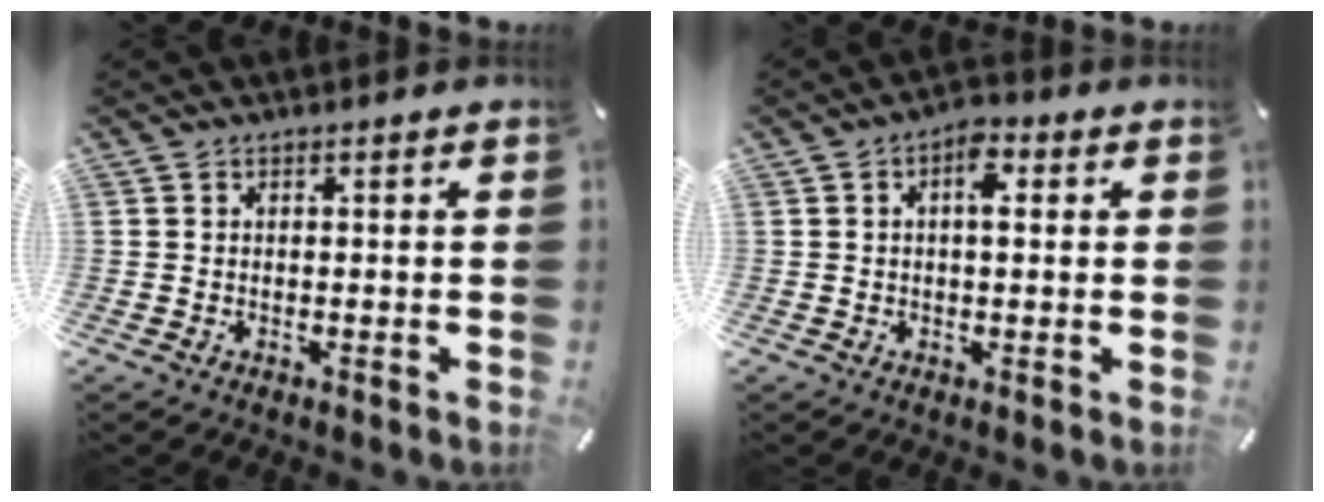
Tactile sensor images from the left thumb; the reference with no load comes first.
{"total": 4.9, "force": [1.1, 2.6, 3.9], "torque": [-0.042, -0.005, 0.009]}